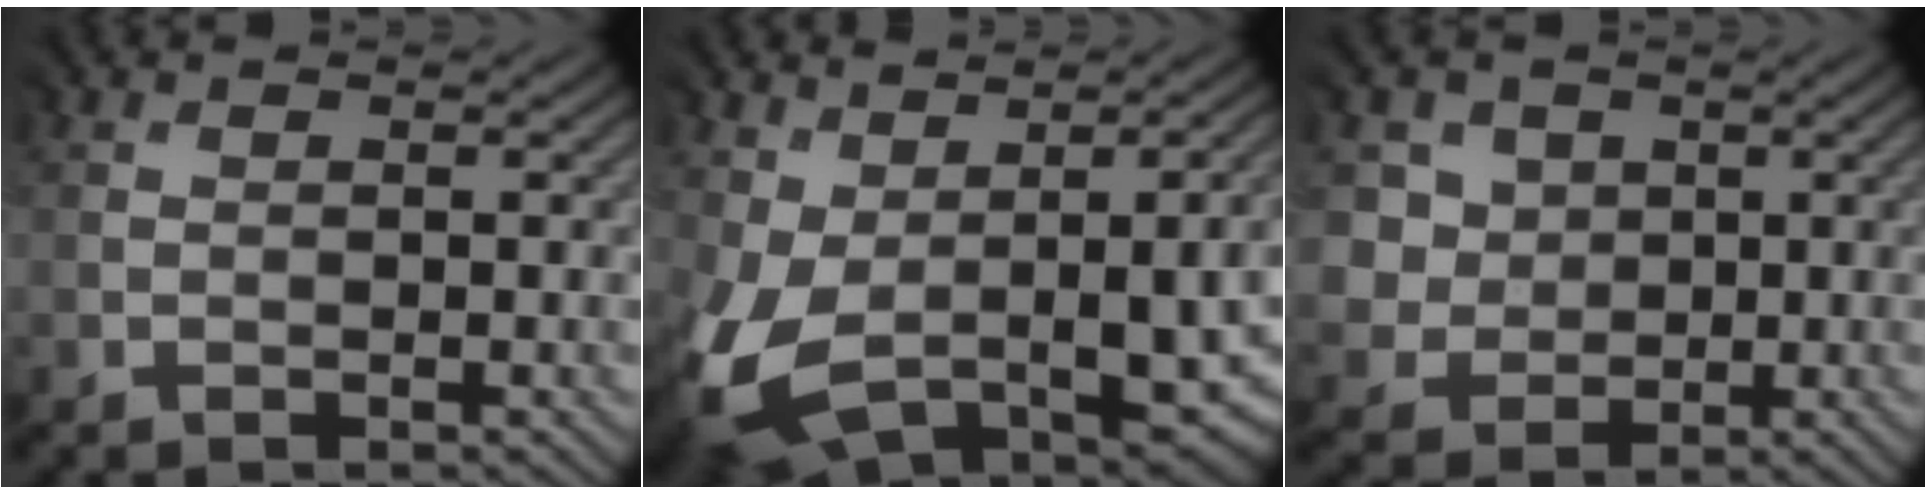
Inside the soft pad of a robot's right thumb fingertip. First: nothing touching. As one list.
[{"total": 8.7, "force": [-1.5, 4.7, 7.2], "torque": [-0.201, -0.041, -0.004]}, {"total": 4.7, "force": [2.1, 4.2, -0.5], "torque": [-0.030, -0.009, 0.030]}]